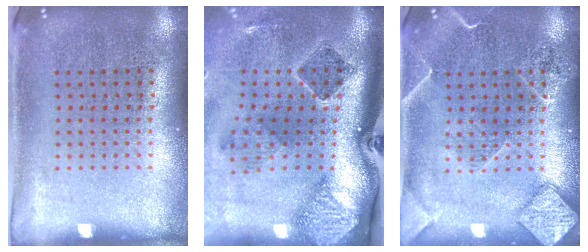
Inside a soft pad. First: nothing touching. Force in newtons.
{"total": 2.5, "press": 1.7, "slide": 1.8}
{"total": 2.8, "press": 2.8, "slide": 0.3}